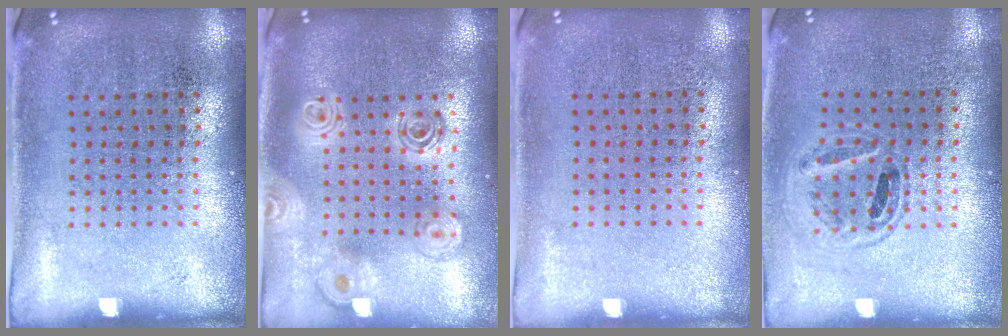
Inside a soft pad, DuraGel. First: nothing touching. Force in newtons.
{"total": 2.1, "press": 1.7, "slide": 1.2}
{"total": 0.0}
{"total": 0.9, "press": 0.8, "slide": 0.3}